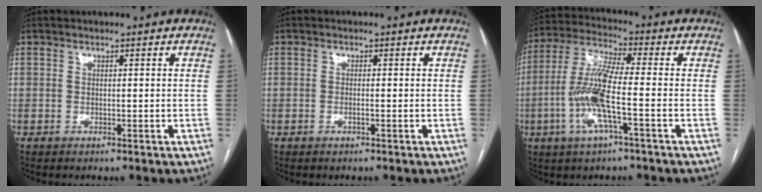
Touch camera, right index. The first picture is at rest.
{"total": 0.7, "force": [-0.3, 0.0, 0.6], "torque": [-0.012, 0.000, -0.004]}
{"total": 11.0, "force": [-2.8, 0.9, 10.6], "torque": [-0.226, 0.002, -0.061]}